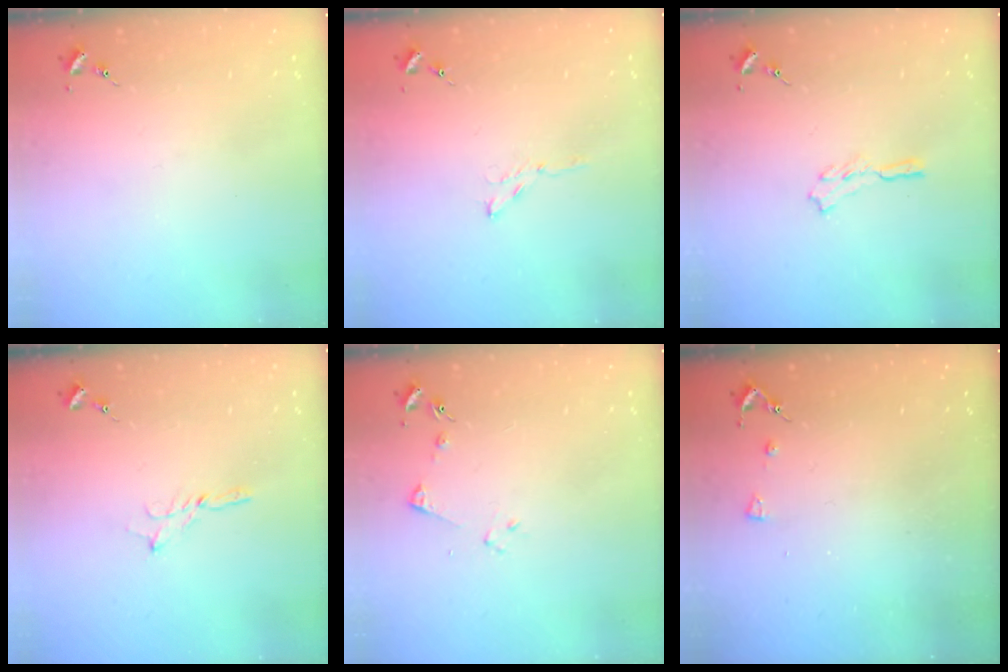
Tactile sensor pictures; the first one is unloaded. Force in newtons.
{"total": 3.5, "press": 3.5, "slide": 0.4}
{"total": 3.8, "press": 3.8, "slide": 0.3}
{"total": 2.3, "press": 2.3, "slide": 0.2}
{"total": 4.5, "press": 4.5, "slide": 0.6}
{"total": 3.3, "press": 3.3, "slide": 0.6}